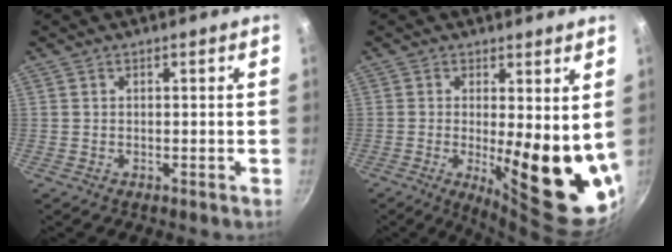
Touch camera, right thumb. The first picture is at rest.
{"total": 15.1, "force": [0.1, 4.7, 14.3], "torque": [-0.170, -0.038, 0.012]}